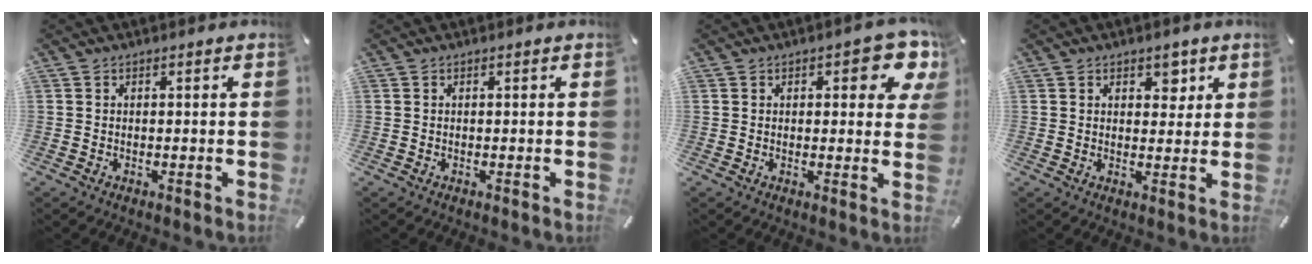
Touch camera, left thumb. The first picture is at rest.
{"total": 0.0}
{"total": 7.6, "force": [3.6, 3.6, 5.7], "torque": [-0.059, -0.020, 0.054]}
{"total": 4.0, "force": [2.1, 2.7, 1.9], "torque": [-0.005, -0.010, 0.028]}